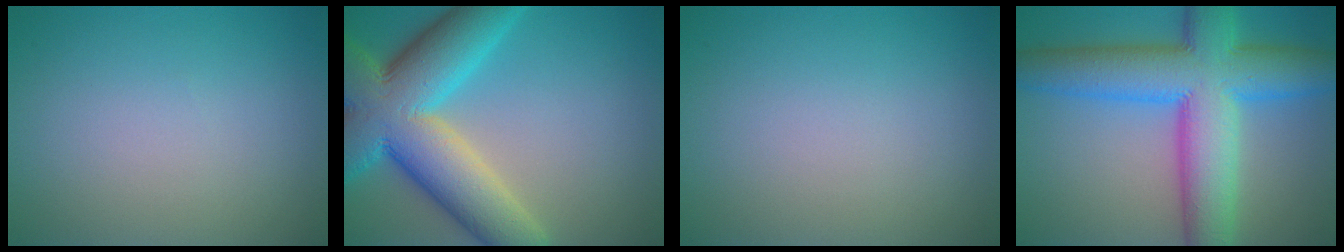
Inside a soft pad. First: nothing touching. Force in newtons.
{"total": 13.2, "press": 13.2, "slide": 0.6}
{"total": 0.0}
{"total": 12.5, "press": 12.5, "slide": 0.2}